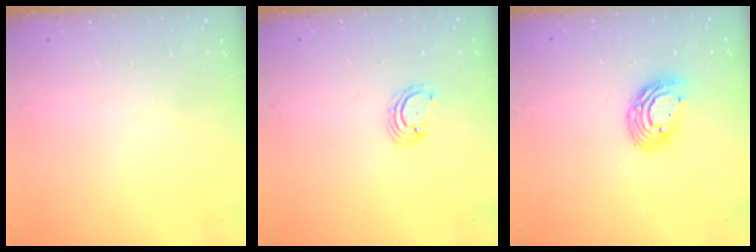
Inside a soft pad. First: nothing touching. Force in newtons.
{"total": 2.6, "press": 2.6, "slide": 0.3}
{"total": 10.3, "press": 10.3, "slide": 1.1}